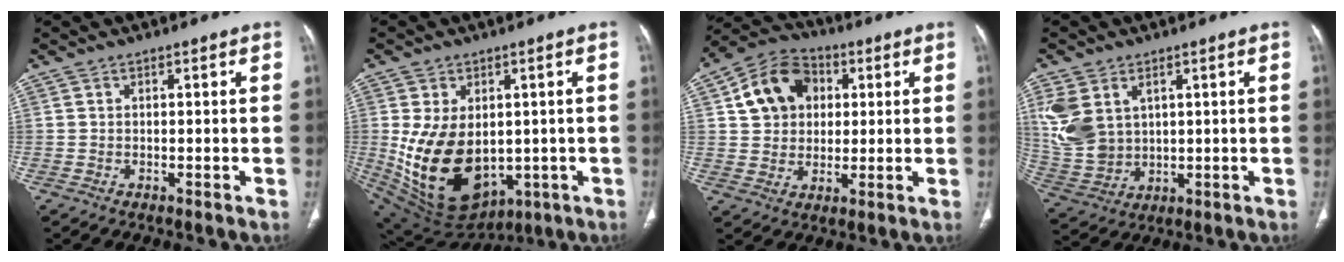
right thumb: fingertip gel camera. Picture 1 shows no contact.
{"total": 18.6, "force": [-1.2, 12.5, 13.8], "torque": [-0.234, -0.015, 0.023]}
{"total": 12.8, "force": [3.4, 10.3, 6.8], "torque": [-0.092, 0.006, 0.052]}
{"total": 11.6, "force": [3.6, 8.2, 7.3], "torque": [-0.158, -0.007, 0.092]}